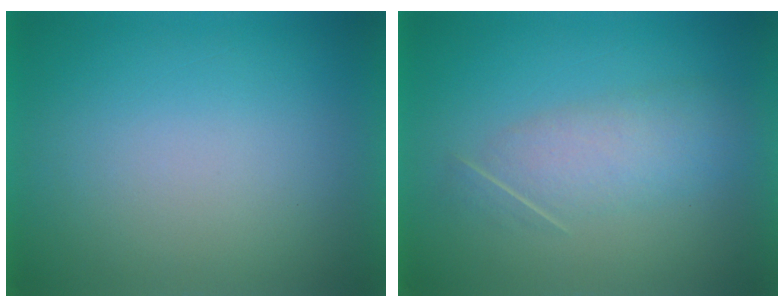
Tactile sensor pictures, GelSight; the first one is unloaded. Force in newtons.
{"total": 3.3}